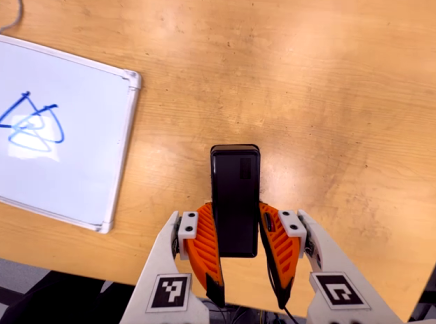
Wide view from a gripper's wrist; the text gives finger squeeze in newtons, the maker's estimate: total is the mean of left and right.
{"total": 6.2, "left": 4.5, "right": 7.9}